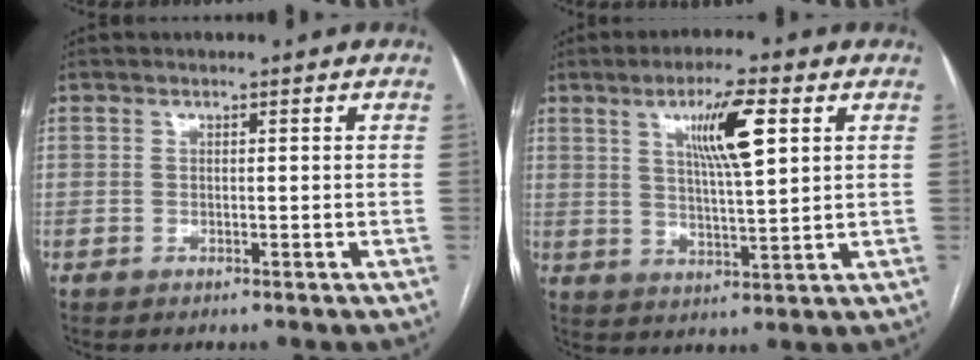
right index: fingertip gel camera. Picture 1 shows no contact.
{"total": 9.0, "force": [3.6, 1.0, 8.2], "torque": [-0.145, 0.004, 0.061]}